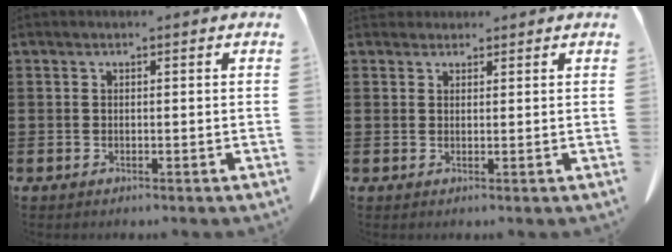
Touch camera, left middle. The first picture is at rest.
{"total": 1.7, "force": [1.5, 0.7, 0.2], "torque": [-0.008, 0.003, 0.031]}